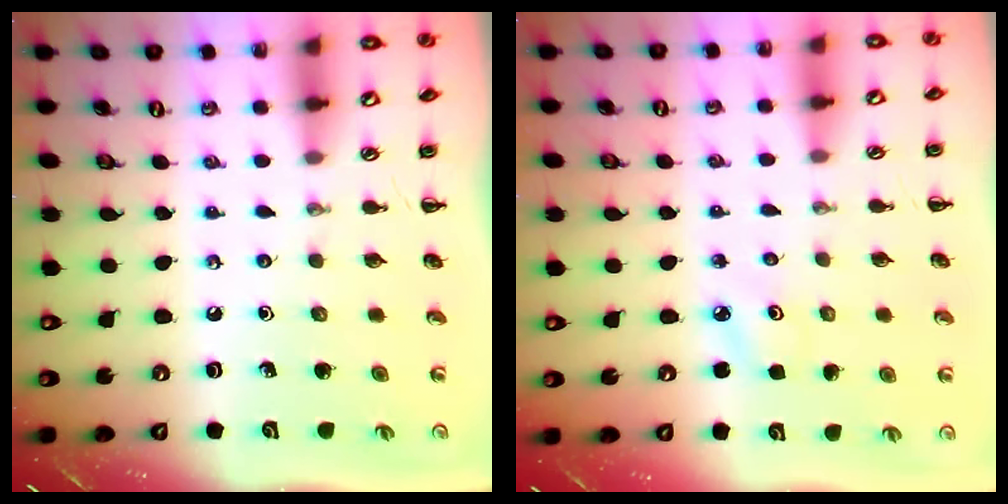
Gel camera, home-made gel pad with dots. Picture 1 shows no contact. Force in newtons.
{"total": 2.4, "press": 2.3, "slide": 0.6}